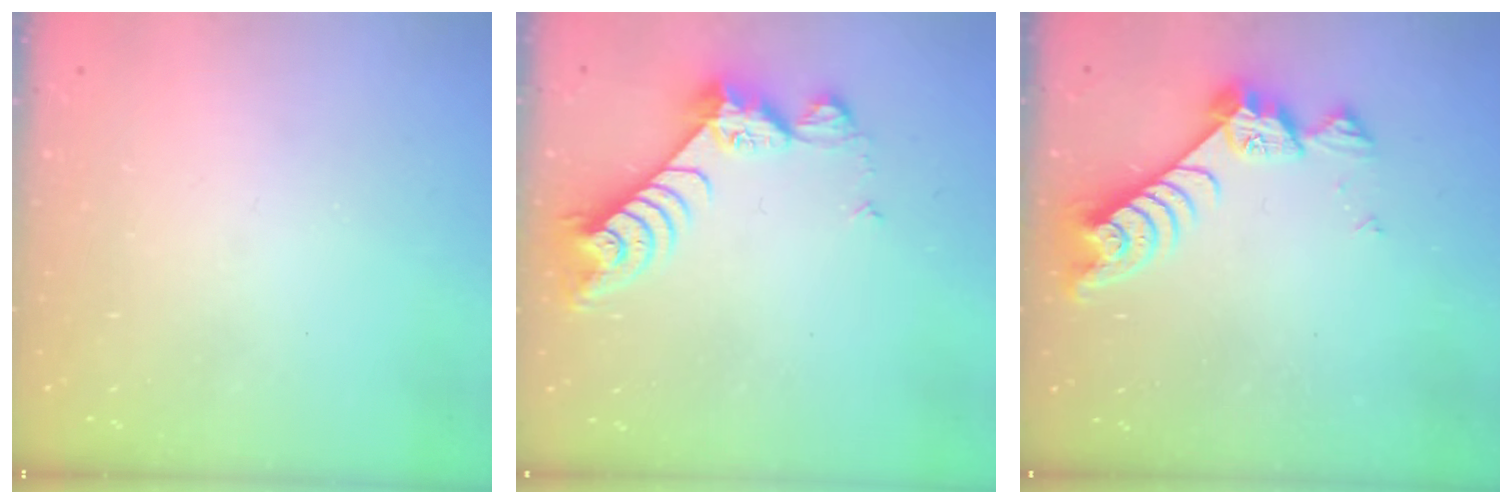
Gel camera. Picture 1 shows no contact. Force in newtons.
{"total": 8.6, "press": 8.5, "slide": 0.7}
{"total": 8.8, "press": 8.8, "slide": 0.8}